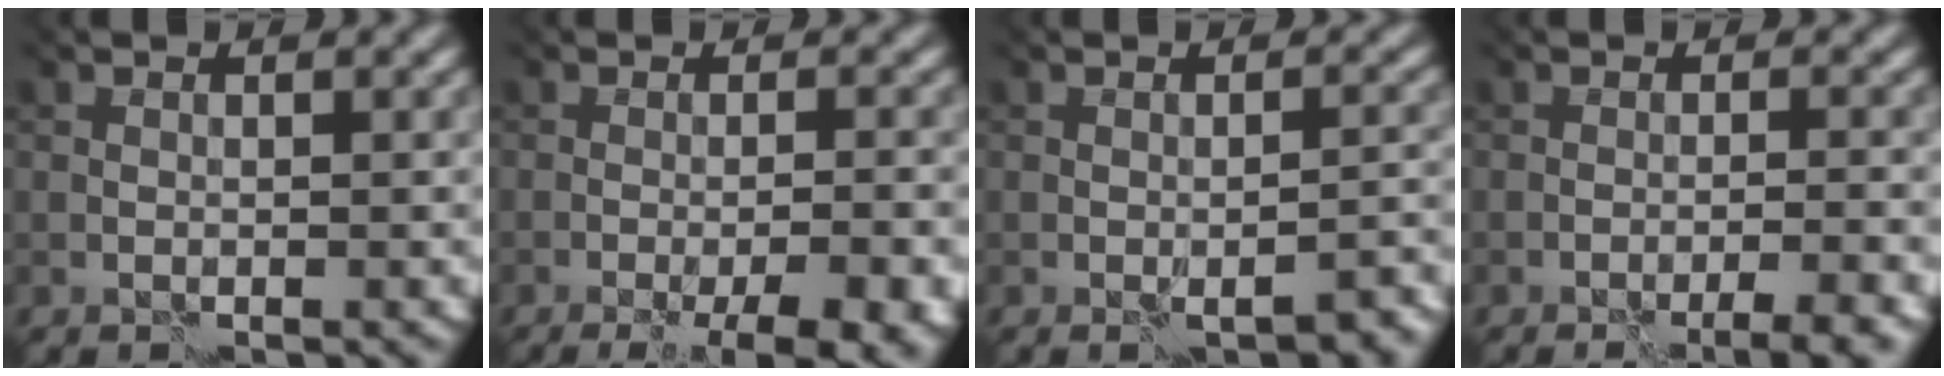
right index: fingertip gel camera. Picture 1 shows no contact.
{"total": 8.9, "force": [-4.2, 2.9, 7.3], "torque": [-0.055, 0.012, -0.041]}
{"total": 2.6, "force": [-2.3, -0.1, 1.1], "torque": [-0.008, 0.002, -0.018]}
{"total": 4.2, "force": [-3.2, 0.5, 2.7], "torque": [-0.015, 0.015, -0.038]}